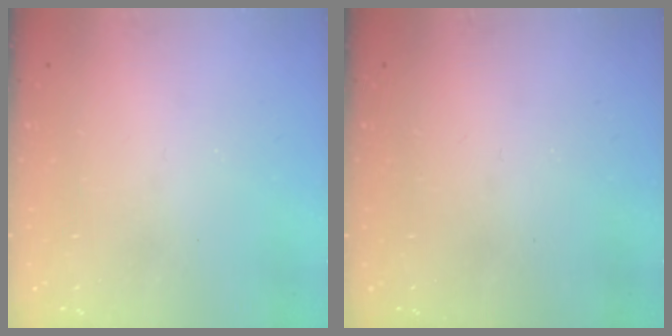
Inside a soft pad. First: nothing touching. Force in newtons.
{"total": 0.0}